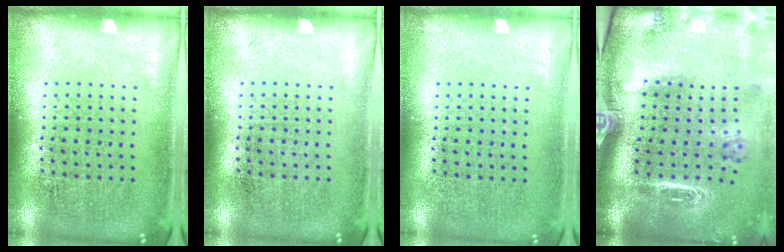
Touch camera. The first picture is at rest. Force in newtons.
{"total": 0.0}
{"total": 0.0}
{"total": 3.0, "press": 2.1, "slide": 2.1}